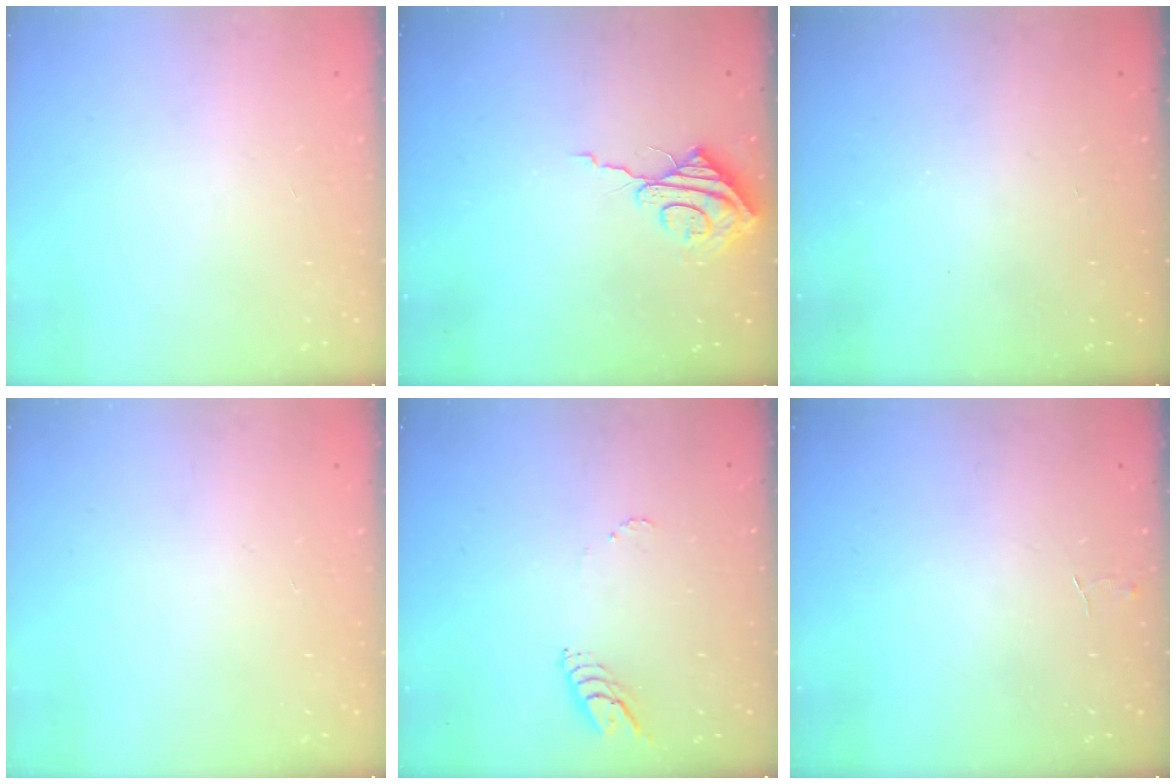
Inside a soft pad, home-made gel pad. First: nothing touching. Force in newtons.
{"total": 8.7, "press": 8.7, "slide": 0.6}
{"total": 0.0}
{"total": 0.0}
{"total": 5.9, "press": 5.9, "slide": 0.3}
{"total": 4.0, "press": 4.0, "slide": 0.3}